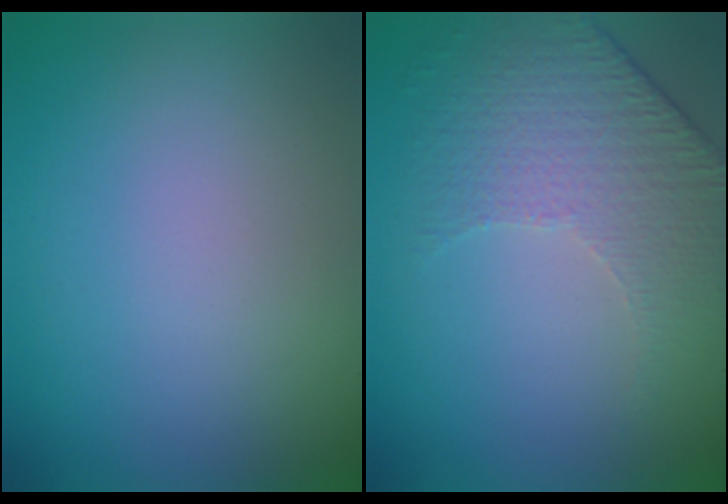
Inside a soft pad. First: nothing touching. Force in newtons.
{"total": 4.7, "press": 3.3, "slide": 3.3}